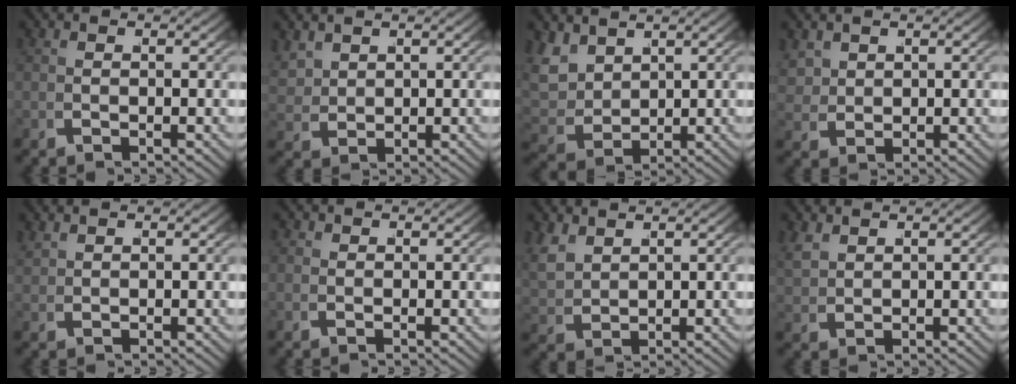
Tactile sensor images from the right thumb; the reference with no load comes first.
{"total": 2.2, "force": [1.7, 1.1, 1.0], "torque": [-0.024, 0.000, 0.043]}
{"total": 5.9, "force": [1.2, 4.5, 3.6], "torque": [-0.100, -0.018, 0.034]}
{"total": 2.1, "force": [1.4, 1.2, 0.9], "torque": [-0.021, -0.005, 0.038]}
{"total": 1.1, "force": [1.1, -0.2, 0.2], "torque": [0.002, 0.009, 0.025]}
{"total": 0.7, "force": [0.3, 0.6, 0.2], "torque": [-0.004, -0.001, 0.005]}
{"total": 2.7, "force": [1.6, 1.5, 1.5], "torque": [-0.040, -0.004, 0.045]}
{"total": 1.7, "force": [1.4, 0.5, 0.6], "torque": [-0.014, 0.005, 0.038]}